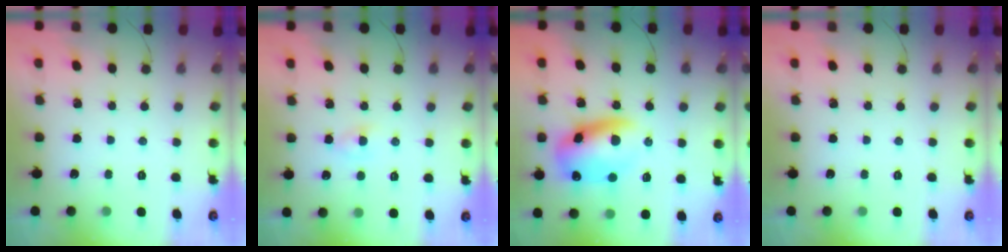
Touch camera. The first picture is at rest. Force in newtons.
{"total": 1.9, "press": 1.8, "slide": 0.6}
{"total": 13.4, "press": 13.2, "slide": 2.7}
{"total": 0.0}